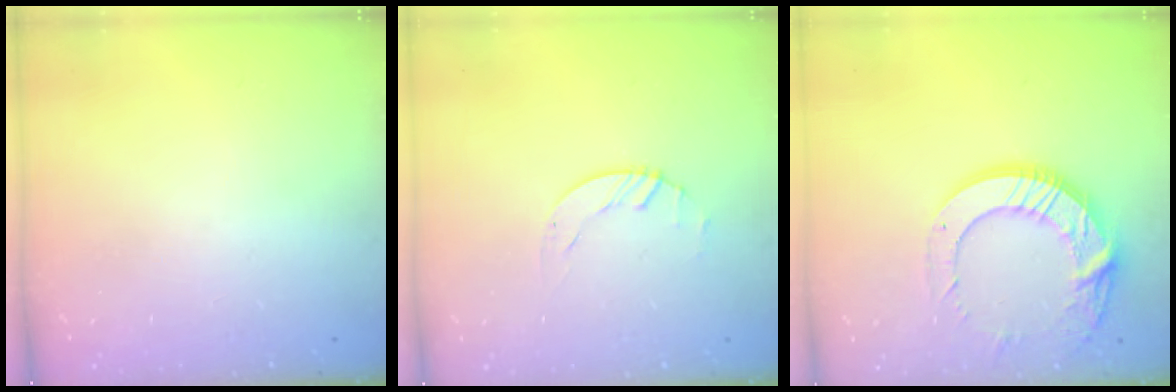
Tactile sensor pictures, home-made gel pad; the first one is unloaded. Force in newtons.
{"total": 0.8, "press": 0.8, "slide": 0.2}
{"total": 17.1, "press": 17.0, "slide": 1.5}